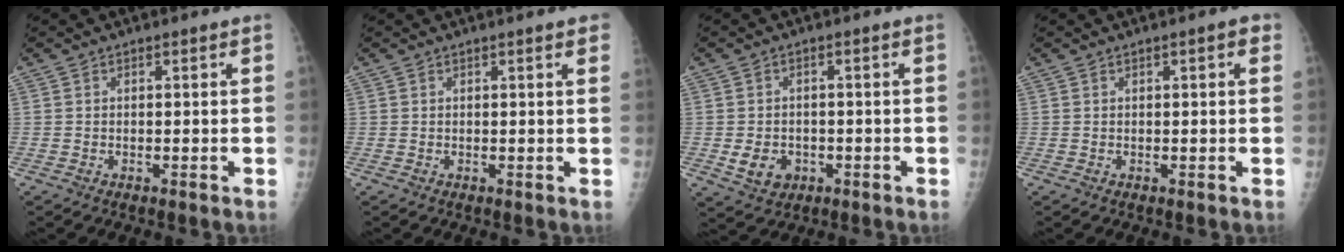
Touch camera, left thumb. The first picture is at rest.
{"total": 3.2, "force": [2.2, 0.3, 2.3], "torque": [-0.023, 0.003, 0.019]}
{"total": 5.0, "force": [-1.2, 4.1, 2.6], "torque": [-0.032, 0.003, -0.010]}
{"total": 1.8, "force": [0.7, 0.5, 1.6], "torque": [-0.018, 0.002, 0.007]}